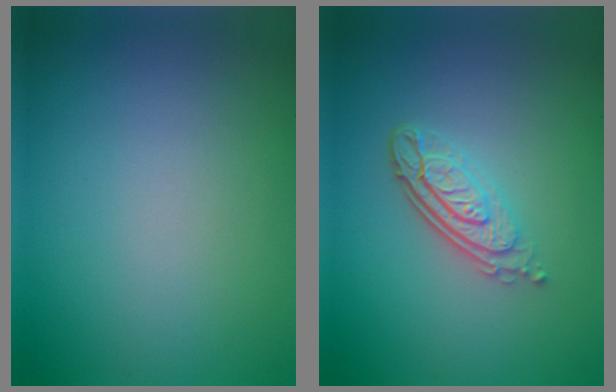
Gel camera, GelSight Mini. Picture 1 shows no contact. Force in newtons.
{"total": 4.5, "press": 3.1, "slide": 3.2}